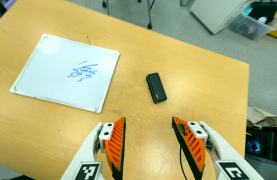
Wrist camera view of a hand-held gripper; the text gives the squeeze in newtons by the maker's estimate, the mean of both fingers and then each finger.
{"total": 0.0}